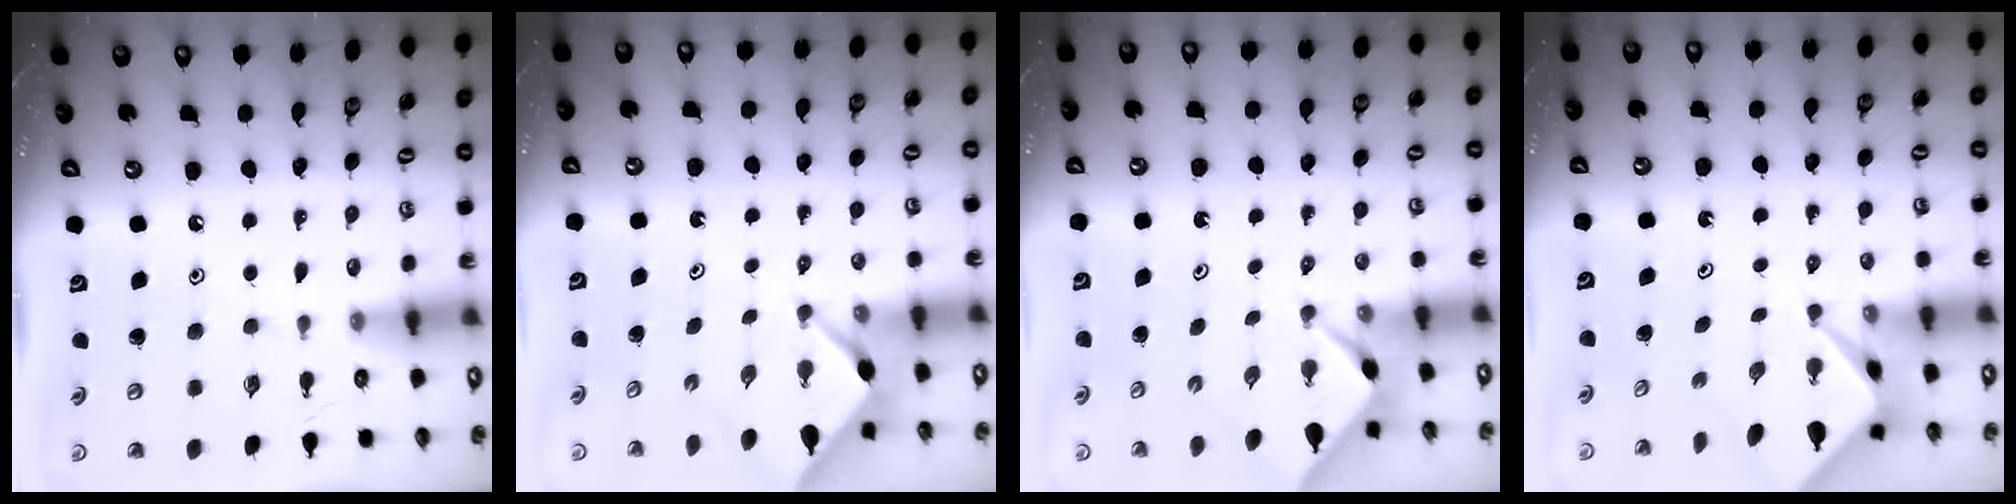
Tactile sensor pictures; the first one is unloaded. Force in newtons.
{"total": 2.3, "press": 2.3, "slide": 0.3}
{"total": 2.3, "press": 2.3, "slide": 0.3}
{"total": 2.2, "press": 2.1, "slide": 0.2}